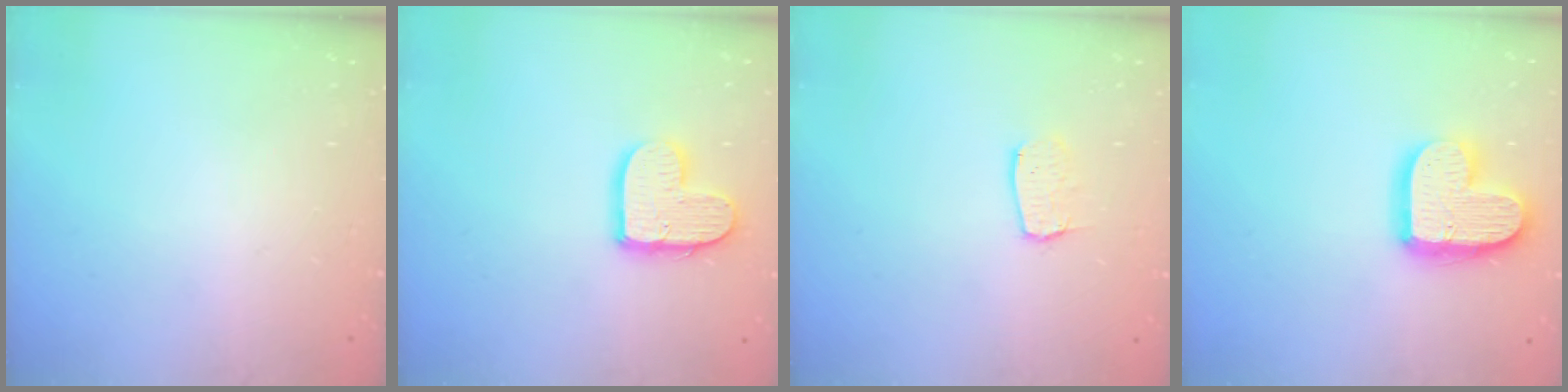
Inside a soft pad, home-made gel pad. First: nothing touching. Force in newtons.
{"total": 10.8, "press": 10.7, "slide": 0.9}
{"total": 6.0, "press": 6.0, "slide": 0.3}
{"total": 16.1, "press": 16.1, "slide": 1.3}